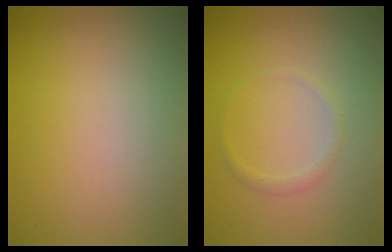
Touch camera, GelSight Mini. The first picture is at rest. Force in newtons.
{"total": 0.9, "press": 0.9, "slide": 0.0}